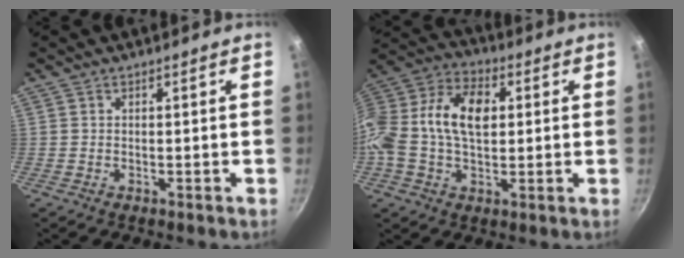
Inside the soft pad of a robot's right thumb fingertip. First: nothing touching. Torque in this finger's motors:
{"motor_torque": [0.38, 0.38, 0.68, 0.54, 0.37]}